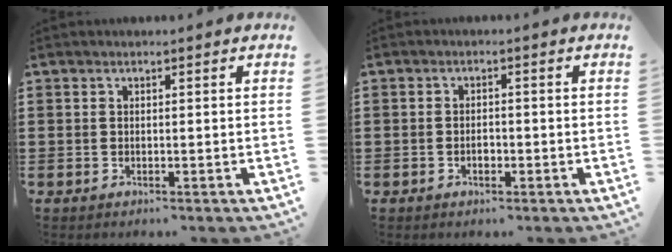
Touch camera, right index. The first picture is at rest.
{"total": 1.7, "force": [-0.7, 0.8, 1.3], "torque": [-0.025, 0.000, -0.012]}